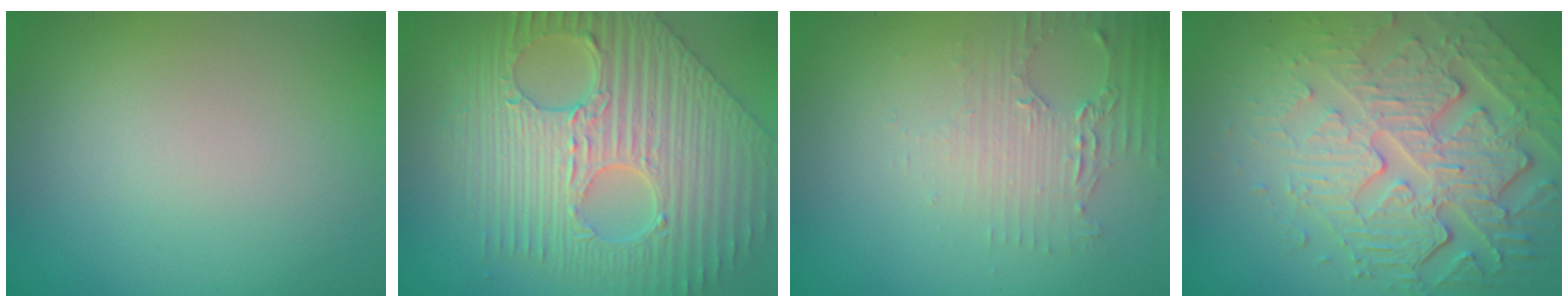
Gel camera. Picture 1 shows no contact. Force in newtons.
{"total": 9.9, "press": 7.0, "slide": 7.0}
{"total": 2.4, "press": 2.3, "slide": 0.9}
{"total": 7.4, "press": 5.4, "slide": 5.1}